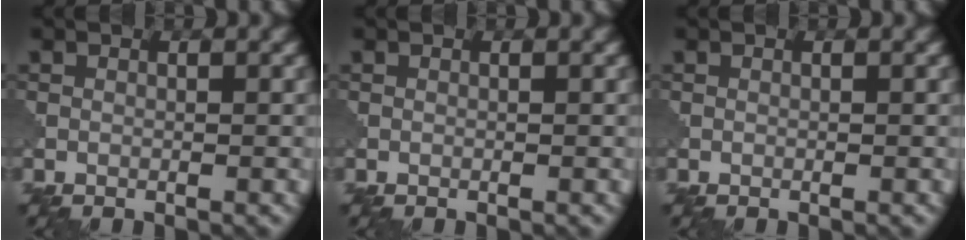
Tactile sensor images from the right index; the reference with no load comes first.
{"total": 0.0}
{"total": 0.0}